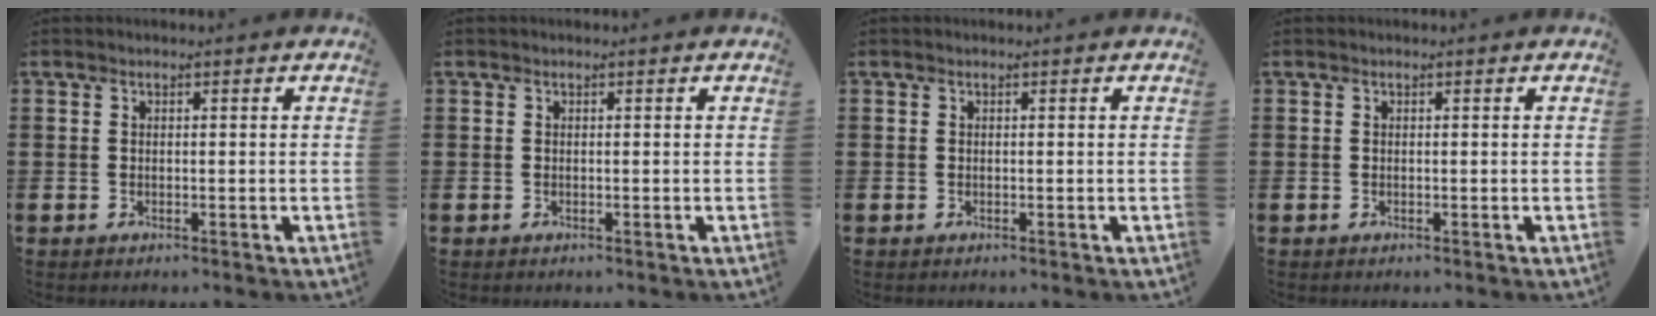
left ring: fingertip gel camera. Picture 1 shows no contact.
{"total": 0.0}
{"total": 0.0}
{"total": 0.0}